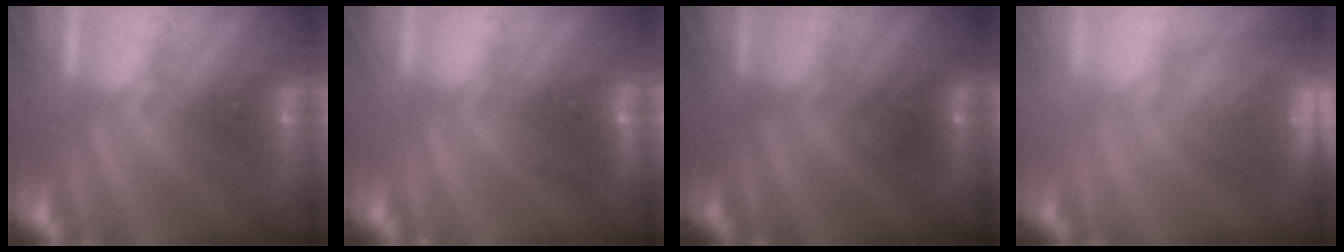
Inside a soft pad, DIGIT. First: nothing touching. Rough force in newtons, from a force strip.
{"total": 2.6}
{"total": 1.8}
{"total": 6.0}